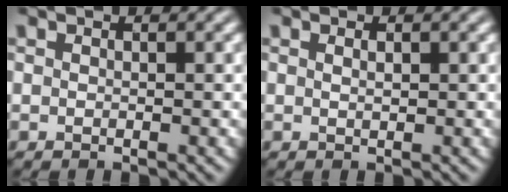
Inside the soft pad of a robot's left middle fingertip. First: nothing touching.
{"total": 0.0}